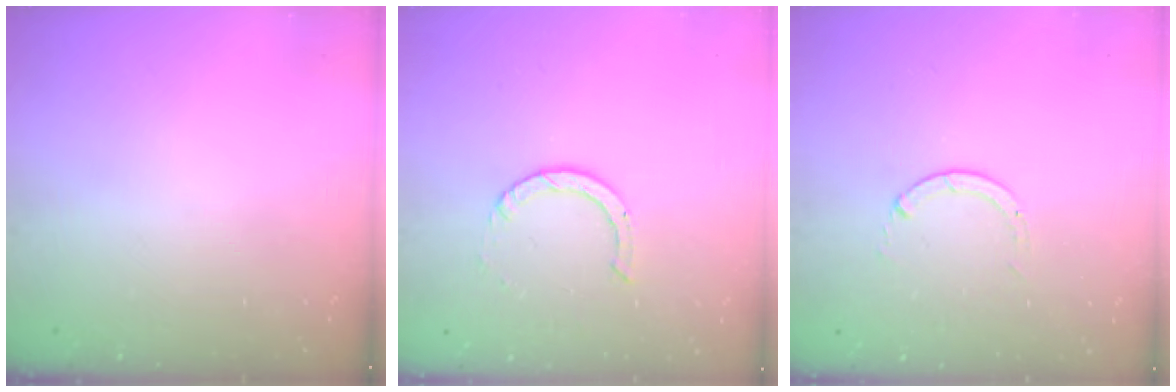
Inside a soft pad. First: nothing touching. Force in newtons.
{"total": 2.2, "press": 2.2, "slide": 0.2}
{"total": 0.6, "press": 0.5, "slide": 0.1}